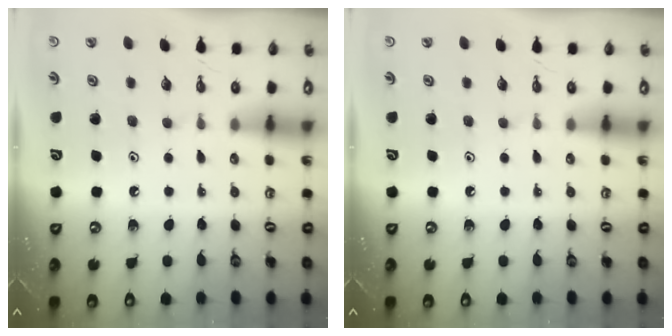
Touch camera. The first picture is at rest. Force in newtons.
{"total": 0.0}